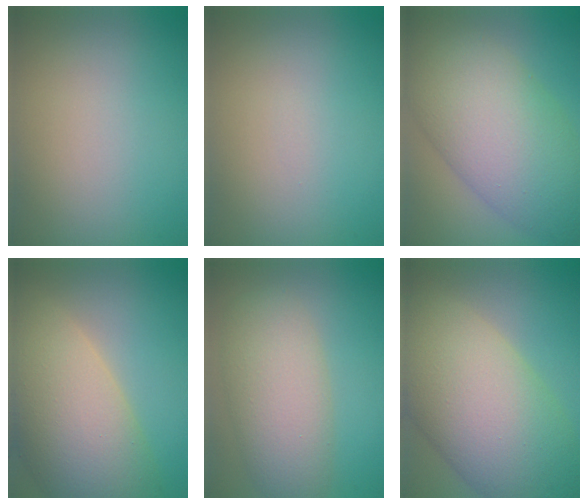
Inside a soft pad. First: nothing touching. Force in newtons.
{"total": 0.0}
{"total": 11.6, "press": 11.6, "slide": 0.2}
{"total": 13.0, "press": 13.0, "slide": 1.0}
{"total": 6.4, "press": 6.4, "slide": 0.3}
{"total": 14.5, "press": 14.5, "slide": 0.6}